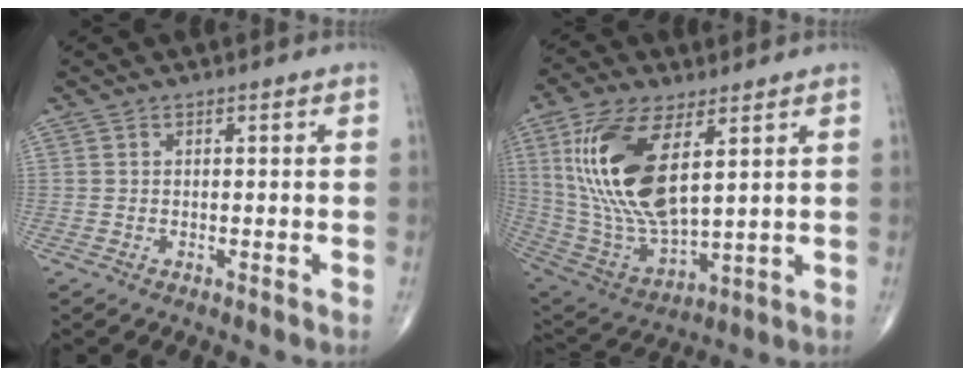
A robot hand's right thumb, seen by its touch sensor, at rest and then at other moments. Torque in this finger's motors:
{"motor_torque": [-0.44, 2.19, 1.86, 0.91, 0.76]}